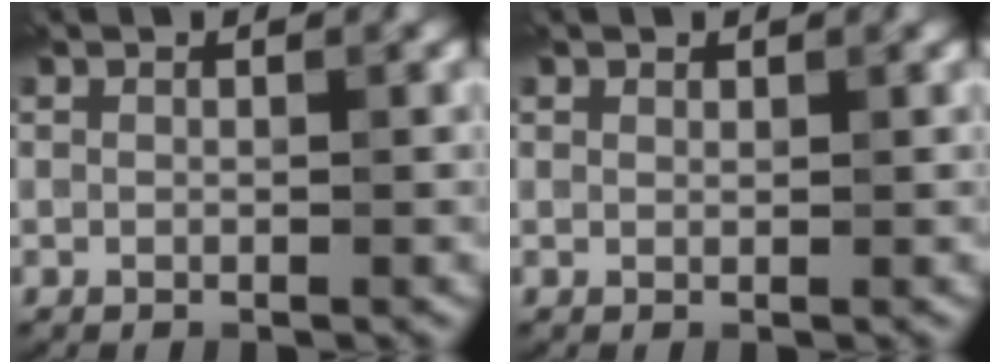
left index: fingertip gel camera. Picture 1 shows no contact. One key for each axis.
{"total": 0.6, "fx": 0.5, "fy": 0.3, "fz": 0.0, "tx": 0.002, "ty": 0.000, "tz": 0.011}